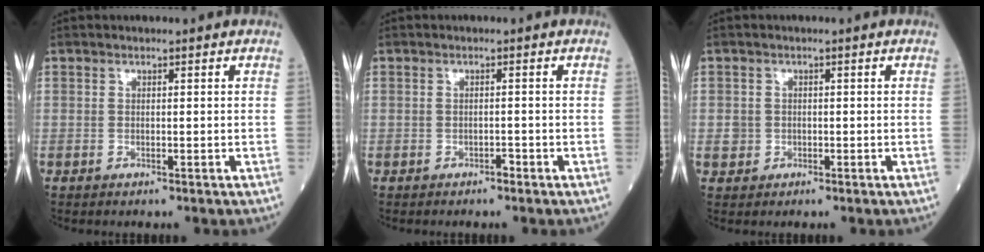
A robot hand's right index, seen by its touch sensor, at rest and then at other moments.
{"total": 0.7, "force": [-0.6, 0.2, 0.4], "torque": [-0.009, 0.001, -0.009]}
{"total": 1.7, "force": [-0.3, 1.7, 0.2], "torque": [-0.002, 0.006, -0.003]}